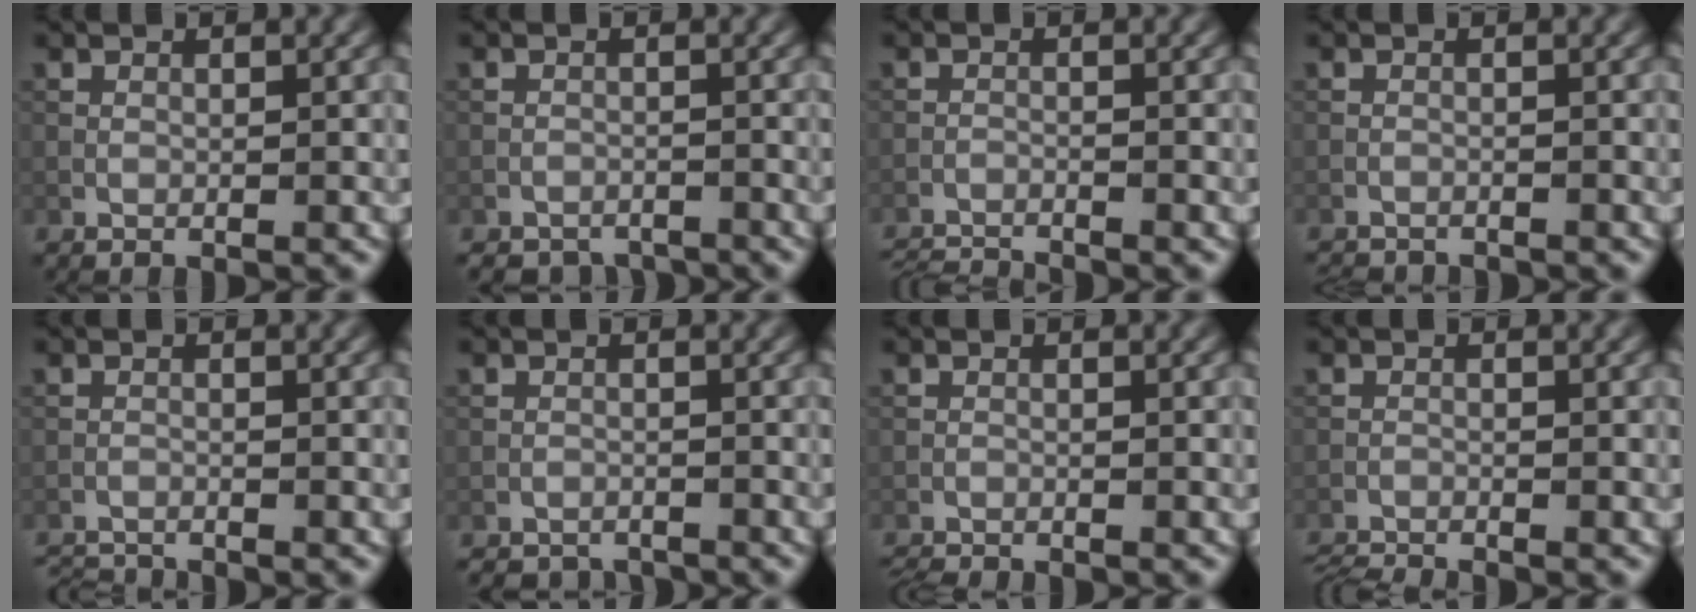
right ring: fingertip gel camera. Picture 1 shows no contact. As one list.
[{"total": 3.4, "force": [-3.1, 1.3, 0.2], "torque": [0.004, -0.003, -0.050]}, {"total": 4.8, "force": [-4.7, 0.4, 0.9], "torque": [-0.024, -0.021, -0.080]}, {"total": 3.1, "force": [-3.1, 0.2, 0.3], "torque": [-0.014, -0.011, -0.051]}, {"total": 3.1, "force": [-3.0, 0.2, 0.6], "torque": [-0.019, -0.013, -0.059]}, {"total": 3.5, "force": [-3.4, 1.0, 0.1], "torque": [0.002, -0.004, -0.054]}, {"total": 2.0, "force": [-1.9, -0.1, 0.4], "torque": [-0.017, -0.005, -0.040]}, {"total": 3.5, "force": [-3.4, 0.1, 0.7], "torque": [-0.023, -0.018, -0.066]}]